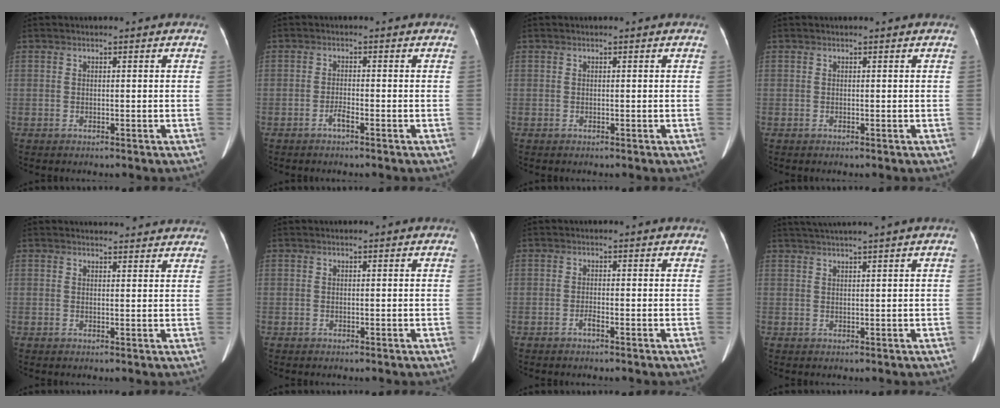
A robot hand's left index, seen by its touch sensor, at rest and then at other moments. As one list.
[{"total": 1.3, "force": [-1.0, 0.0, 0.9], "torque": [-0.020, 0.000, -0.018]}, {"total": 0.0}, {"total": 0.0}, {"total": 8.2, "force": [7.9, 1.5, 1.6], "torque": [-0.006, 0.013, 0.073]}, {"total": 0.0}, {"total": 0.8, "force": [-0.6, 0.0, 0.6], "torque": [-0.013, 0.000, -0.011]}, {"total": 4.5, "force": [3.6, -1.4, 2.3], "torque": [-0.036, 0.020, 0.067]}]